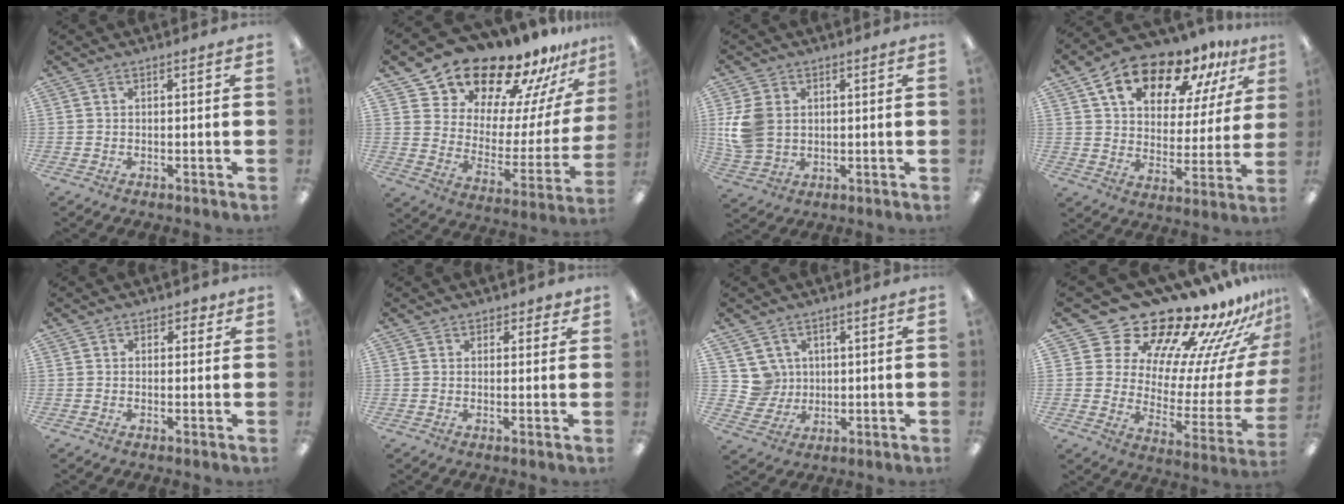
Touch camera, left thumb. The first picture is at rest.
{"total": 18.3, "force": [16.3, 6.8, 4.7], "torque": [-0.068, -0.141, 0.284]}
{"total": 9.7, "force": [1.6, 7.7, 5.6], "torque": [-0.127, 0.013, 0.034]}
{"total": 17.1, "force": [12.1, 8.5, 8.6], "torque": [-0.138, -0.070, 0.208]}
{"total": 1.8, "force": [0.8, 1.4, 0.8], "torque": [0.000, -0.001, 0.010]}
{"total": 2.0, "force": [1.5, 1.3, 0.4], "torque": [0.009, -0.003, 0.024]}
{"total": 6.1, "force": [2.6, 5.5, -0.2], "torque": [-0.002, -0.005, 0.051]}
{"total": 21.6, "force": [18.5, 8.4, 7.4], "torque": [-0.103, -0.163, 0.326]}